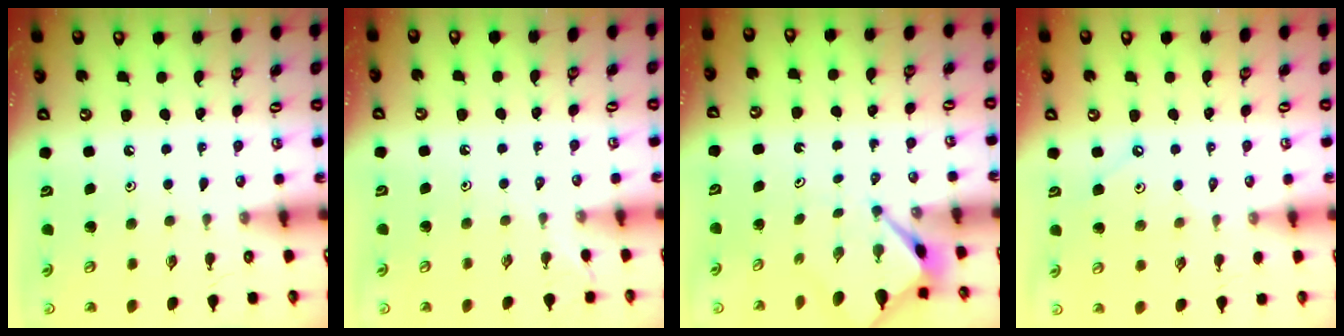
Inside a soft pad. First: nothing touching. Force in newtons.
{"total": 1.8, "press": 1.8, "slide": 0.4}
{"total": 3.2, "press": 3.2, "slide": 0.2}
{"total": 3.0, "press": 3.0, "slide": 0.4}